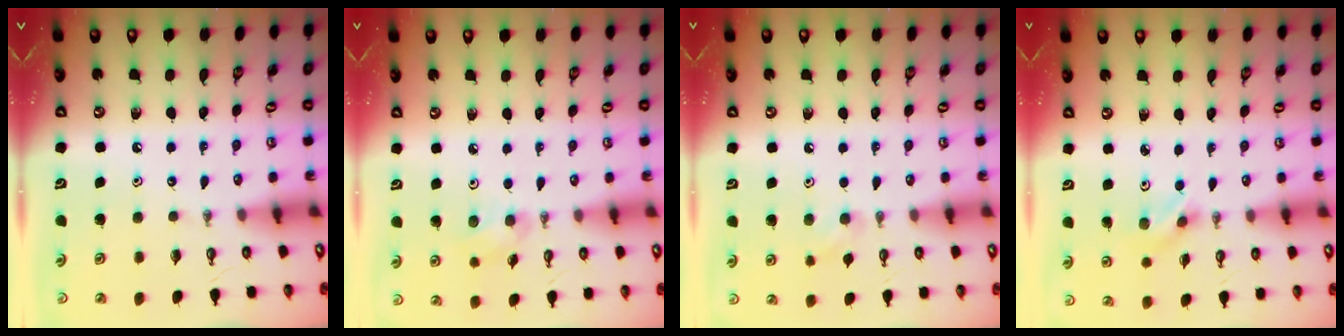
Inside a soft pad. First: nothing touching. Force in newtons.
{"total": 5.5, "press": 5.0, "slide": 2.3}
{"total": 5.6, "press": 5.5, "slide": 1.3}
{"total": 2.6, "press": 2.4, "slide": 0.8}